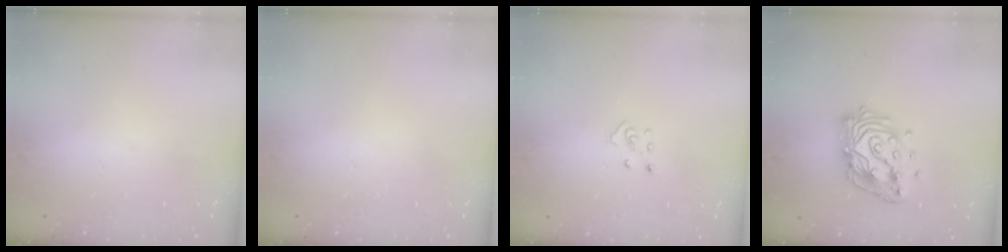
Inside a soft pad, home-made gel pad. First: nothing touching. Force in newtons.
{"total": 0.0}
{"total": 3.7, "press": 3.7, "slide": 0.3}
{"total": 15.9, "press": 15.8, "slide": 1.8}